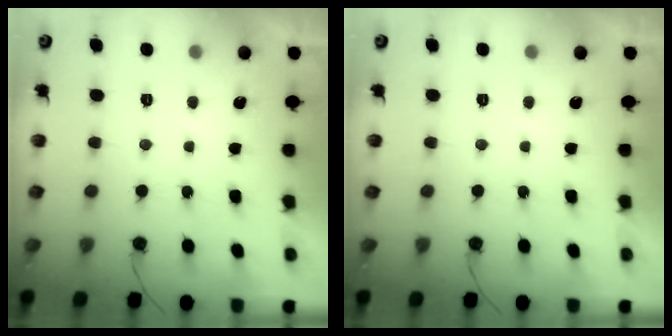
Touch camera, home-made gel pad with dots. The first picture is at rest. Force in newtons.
{"total": 0.0}